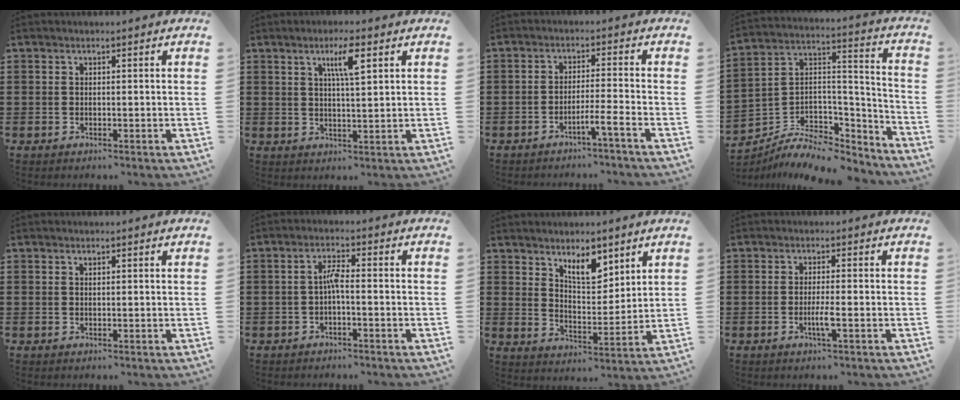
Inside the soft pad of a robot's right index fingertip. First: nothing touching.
{"total": 5.1, "force": [2.5, 0.7, 4.4], "torque": [-0.087, 0.004, 0.037]}
{"total": 3.7, "force": [-2.9, -0.6, 2.1], "torque": [-0.036, -0.005, -0.056]}
{"total": 7.3, "force": [-5.5, 3.9, 2.7], "torque": [-0.055, 0.004, -0.102]}
{"total": 0.6, "force": [0.4, 0.2, 0.4], "torque": [-0.009, 0.001, 0.008]}
{"total": 2.6, "force": [-0.7, 0.4, 2.5], "torque": [-0.050, 0.004, -0.015]}
{"total": 6.8, "force": [5.0, 2.9, 3.6], "torque": [-0.062, -0.017, 0.088]}
{"total": 2.8, "force": [-1.0, 0.0, 2.6], "torque": [-0.044, -0.004, -0.020]}